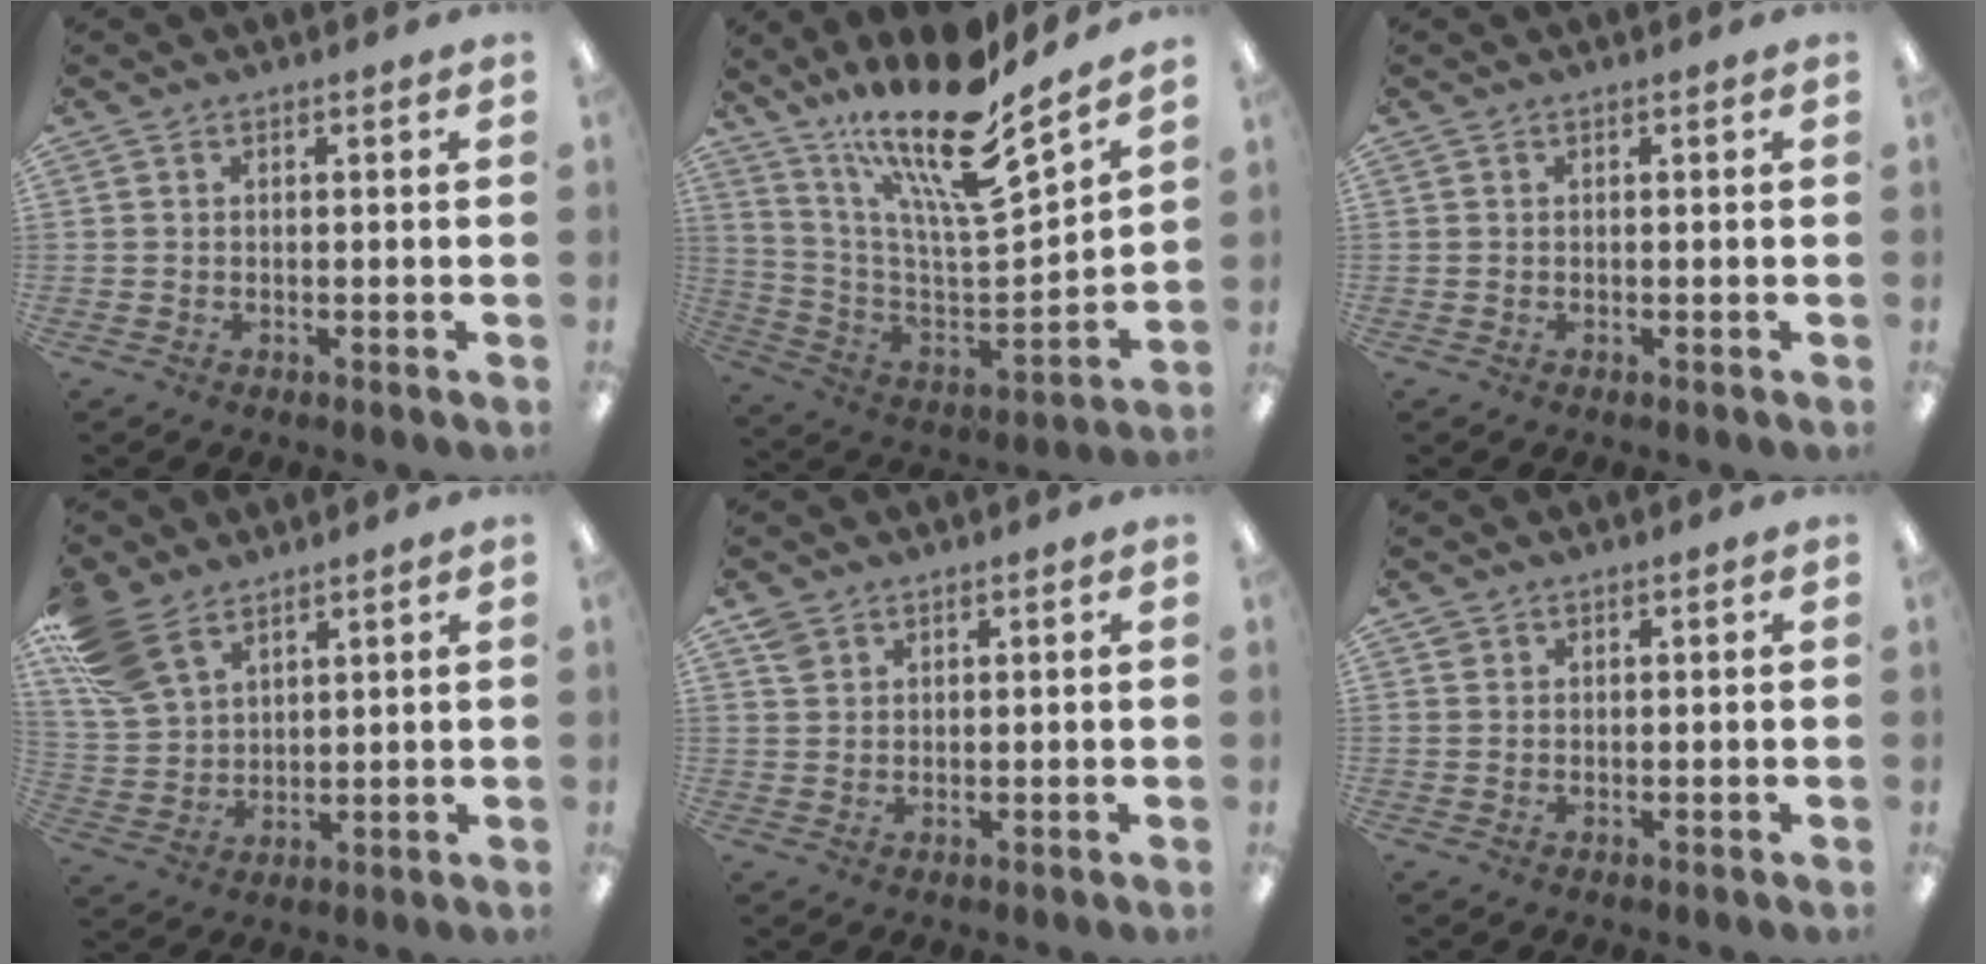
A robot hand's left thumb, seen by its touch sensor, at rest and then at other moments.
{"total": 19.9, "force": [14.8, 4.1, 12.6], "torque": [-0.211, -0.115, 0.244]}
{"total": 0.0}
{"total": 11.6, "force": [7.6, 6.7, 5.6], "torque": [-0.136, -0.016, 0.151]}
{"total": 2.8, "force": [2.0, 1.8, 0.7], "torque": [-0.010, -0.005, 0.039]}
{"total": 1.0, "force": [0.7, 0.7, 0.0], "torque": [-0.002, 0.001, 0.015]}